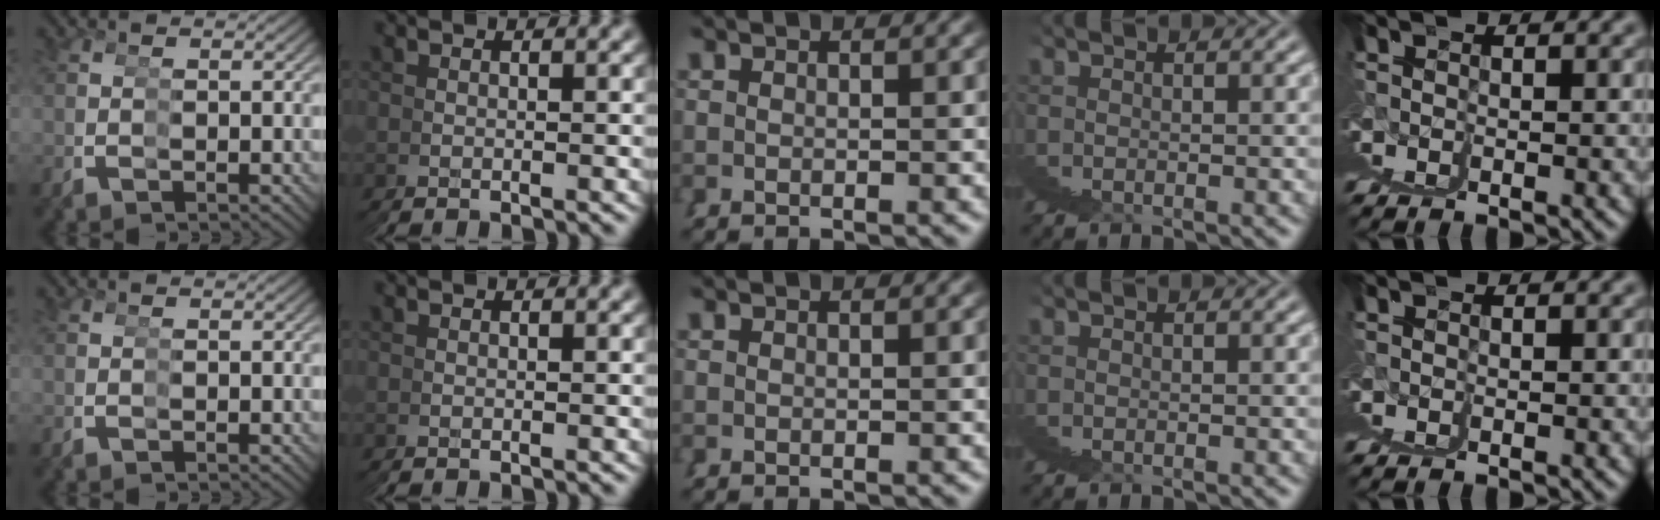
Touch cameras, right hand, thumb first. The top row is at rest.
{}